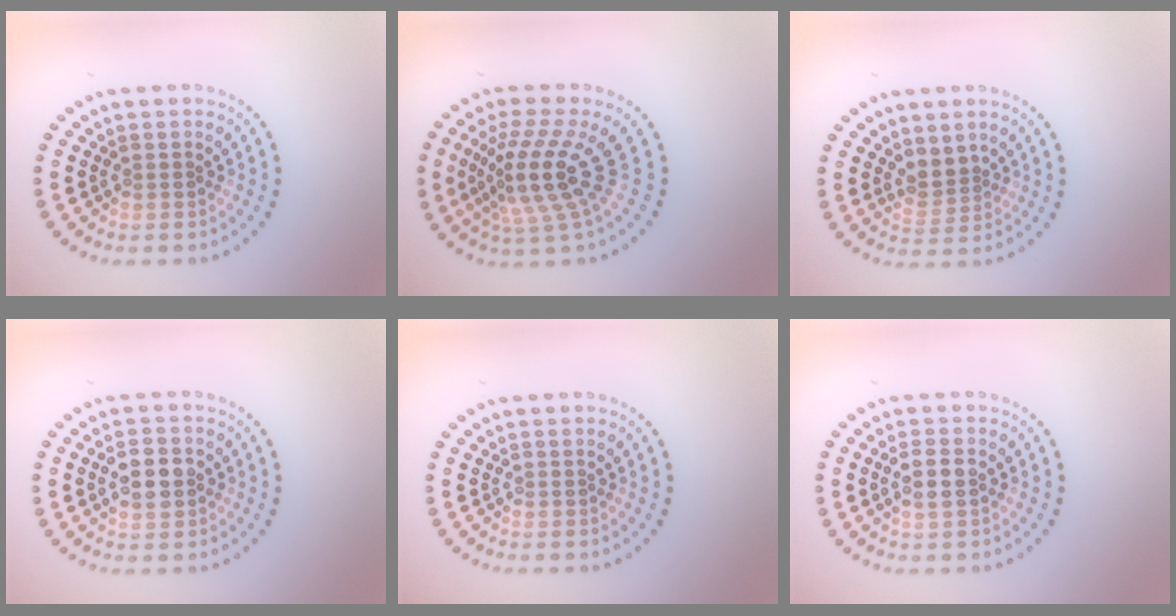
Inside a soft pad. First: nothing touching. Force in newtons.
{"total": 5.0, "press": 3.6, "slide": 3.5}
{"total": 2.1, "press": 1.6, "slide": 1.3}
{"total": 2.9, "press": 2.9, "slide": 0.2}
{"total": 0.0}
{"total": 2.0, "press": 2.0, "slide": 0.6}